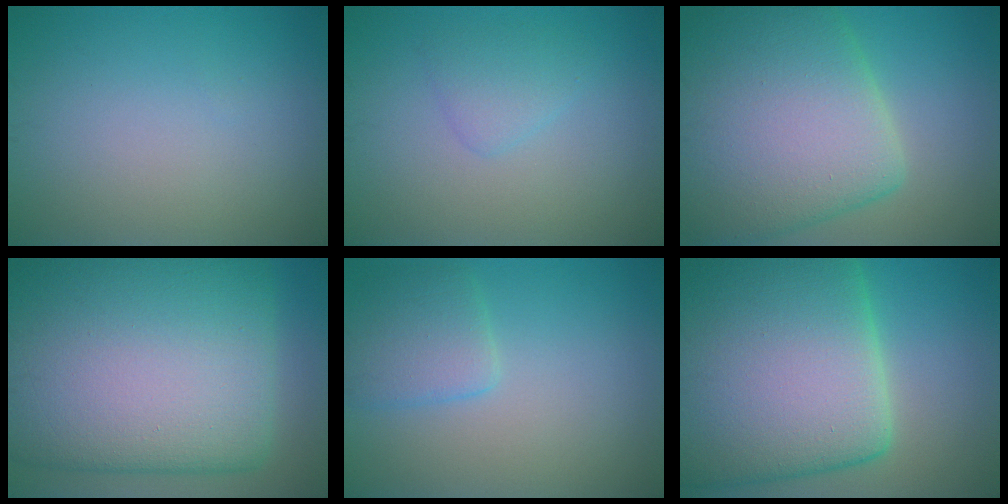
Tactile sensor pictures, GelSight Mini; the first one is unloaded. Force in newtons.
{"total": 1.8, "press": 1.8, "slide": 0.1}
{"total": 13.0, "press": 13.0, "slide": 0.5}
{"total": 22.1, "press": 22.1, "slide": 0.7}
{"total": 3.0, "press": 3.0, "slide": 0.2}
{"total": 19.9, "press": 19.8, "slide": 1.3}